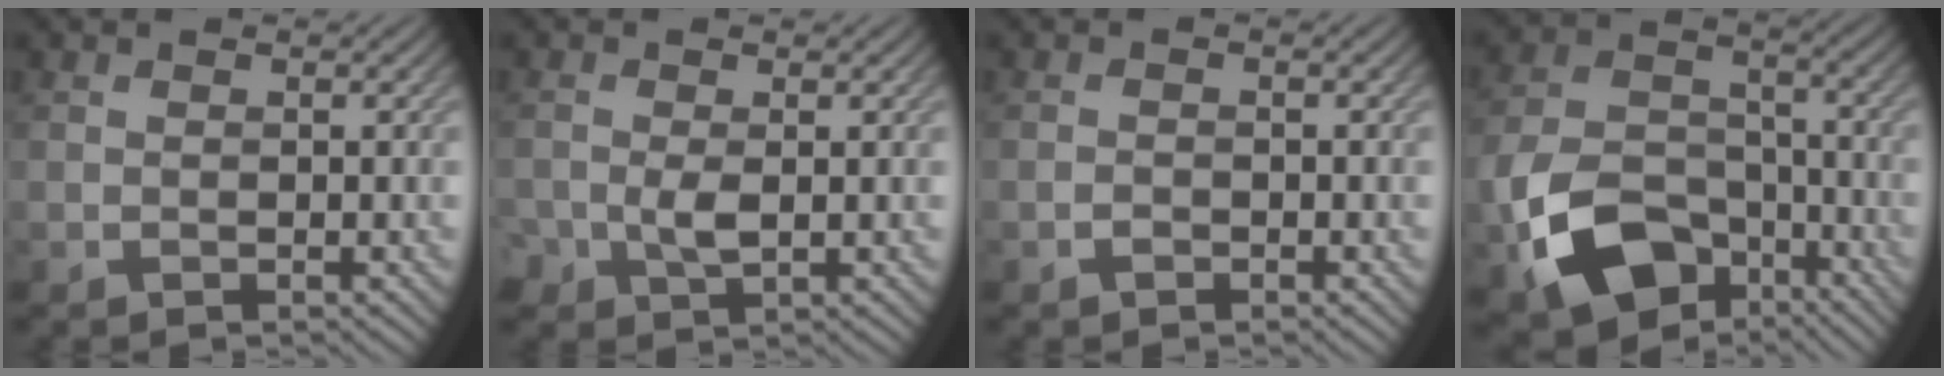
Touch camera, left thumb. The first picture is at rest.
{"total": 3.1, "force": [-0.5, 1.9, 2.4], "torque": [-0.059, -0.012, -0.008]}
{"total": 0.9, "force": [-0.7, 0.5, 0.3], "torque": [-0.008, -0.002, -0.013]}
{"total": 12.8, "force": [-6.4, 8.3, 7.3], "torque": [-0.176, -0.030, -0.123]}